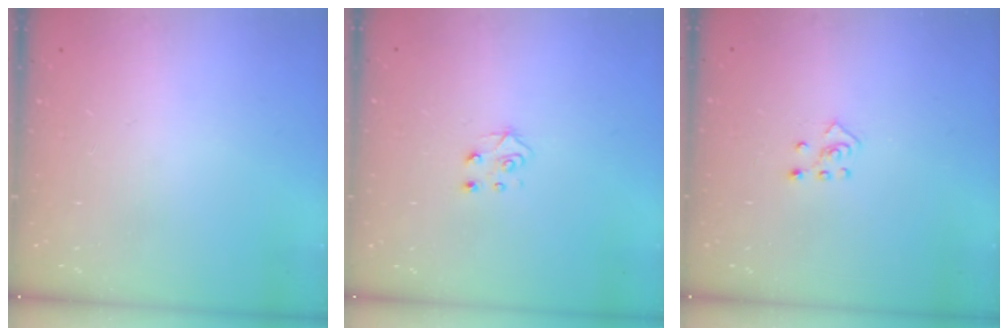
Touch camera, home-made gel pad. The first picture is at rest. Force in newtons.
{"total": 4.3, "press": 4.3, "slide": 0.5}
{"total": 4.7, "press": 4.6, "slide": 0.6}